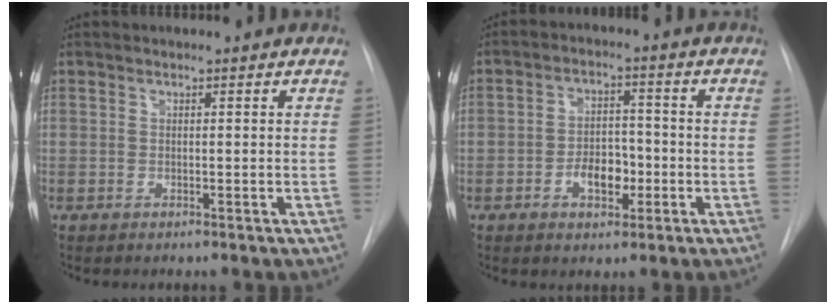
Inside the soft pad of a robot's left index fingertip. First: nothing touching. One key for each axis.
{"total": 5.7, "fx": -1.9, "fy": 3.3, "fz": 4.2, "tx": -0.071, "ty": 0.011, "tz": -0.030}